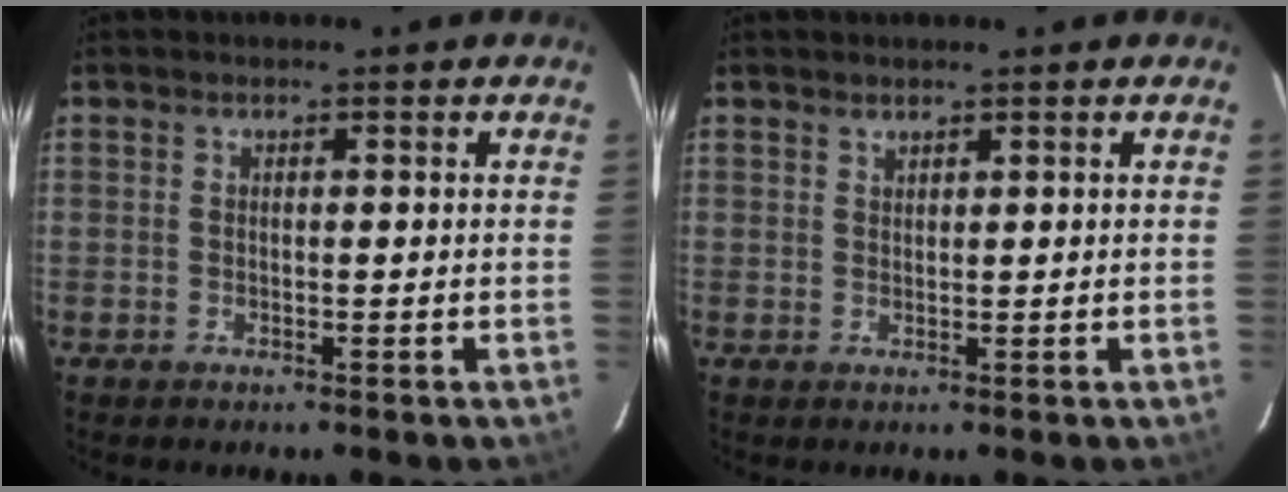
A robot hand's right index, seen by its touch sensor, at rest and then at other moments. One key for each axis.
{"total": 0.8, "fx": 0.7, "fy": 0.2, "fz": 0.1, "tx": -0.002, "ty": 0.002, "tz": 0.015}